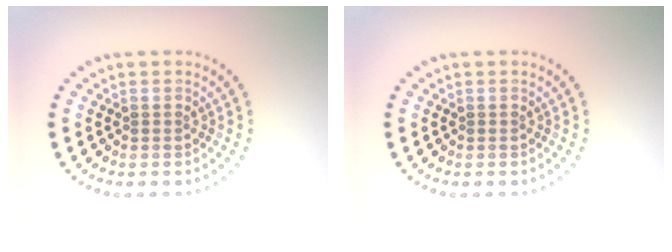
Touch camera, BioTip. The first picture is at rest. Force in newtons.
{"total": 0.0}